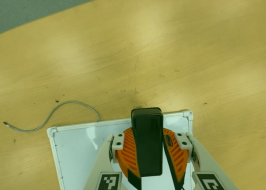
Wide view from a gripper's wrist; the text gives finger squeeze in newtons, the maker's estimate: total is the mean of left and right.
{"total": 9.6, "left": 9.5, "right": 9.8}